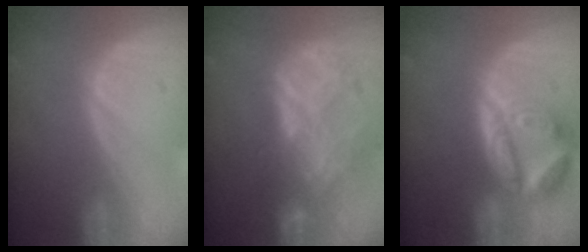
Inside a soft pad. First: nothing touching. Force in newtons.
{"total": 9.0, "press": 7.8, "slide": 4.5}
{"total": 8.2, "press": 7.3, "slide": 3.8}